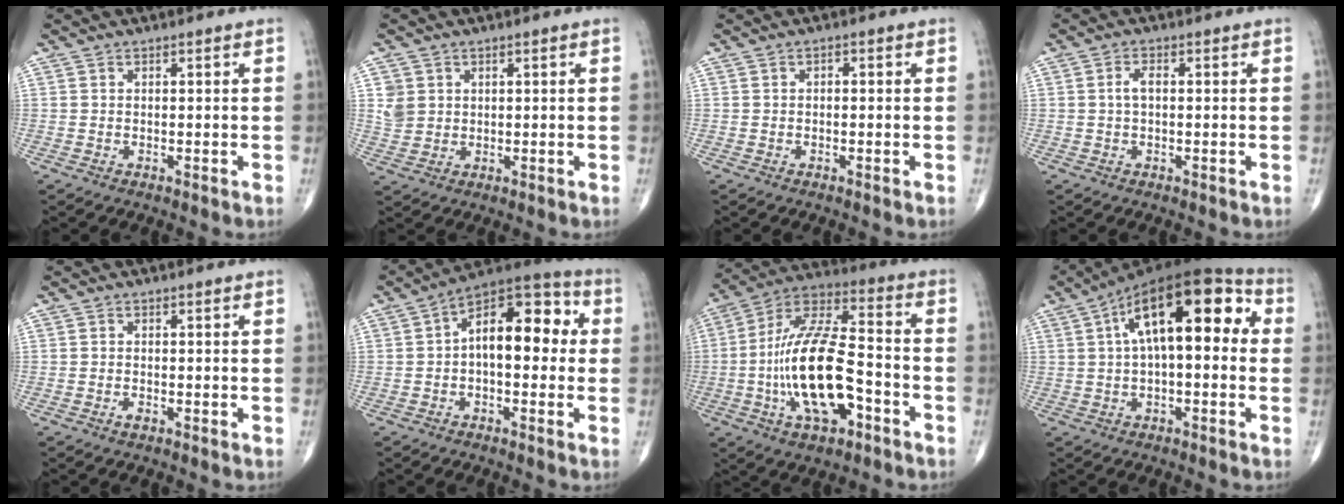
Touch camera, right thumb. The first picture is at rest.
{"total": 3.8, "force": [1.2, 3.4, 1.3], "torque": [-0.010, -0.007, 0.027]}
{"total": 0.7, "force": [0.0, 0.4, 0.6], "torque": [-0.003, 0.003, -0.004]}
{"total": 2.0, "force": [0.0, 1.0, 1.8], "torque": [-0.035, 0.007, -0.001]}
{"total": 0.9, "force": [-0.5, 0.4, 0.6], "torque": [-0.009, 0.001, -0.010]}
{"total": 14.1, "force": [0.9, 7.5, 11.9], "torque": [-0.144, 0.045, -0.002]}
{"total": 20.1, "force": [-5.2, 8.5, 17.5], "torque": [-0.325, 0.042, -0.089]}
{"total": 18.8, "force": [3.7, 8.1, 16.5], "torque": [-0.238, 0.044, 0.043]}